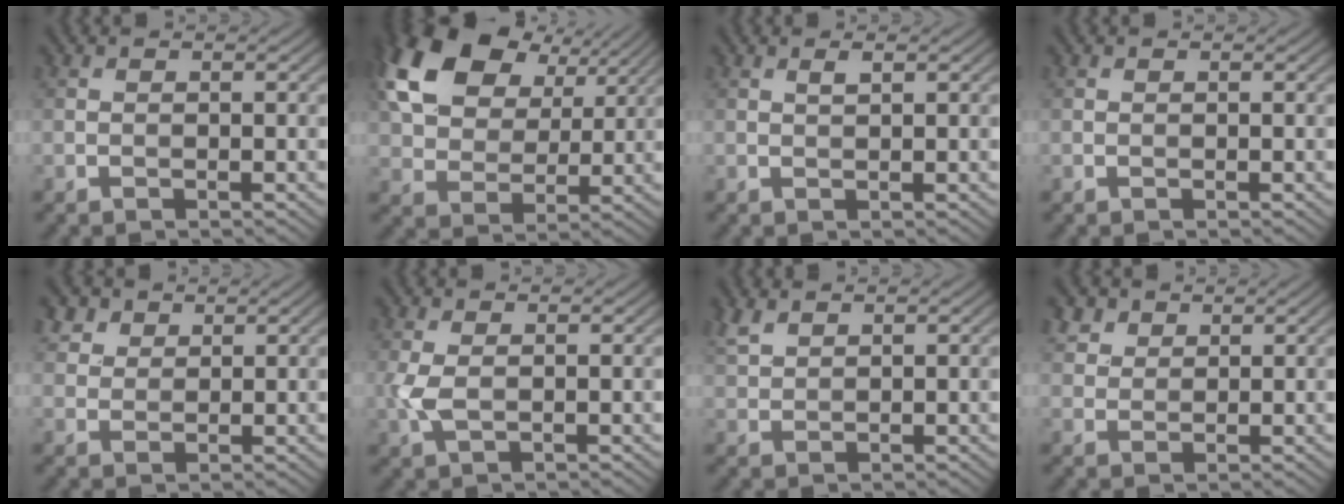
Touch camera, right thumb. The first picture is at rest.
{"total": 16.0, "force": [7.5, 10.1, 9.8], "torque": [-0.221, 0.023, 0.137]}
{"total": 0.9, "force": [0.5, 0.2, 0.8], "torque": [-0.018, 0.001, 0.010]}
{"total": 0.0}
{"total": 3.5, "force": [2.4, 2.3, 1.2], "torque": [-0.038, -0.003, 0.059]}
{"total": 3.1, "force": [0.0, 1.5, 2.7], "torque": [-0.077, -0.002, 0.002]}
{"total": 2.6, "force": [2.0, 0.9, 1.4], "torque": [-0.040, 0.006, 0.050]}
{"total": 3.1, "force": [2.1, 2.0, 1.0], "torque": [-0.031, 0.002, 0.049]}